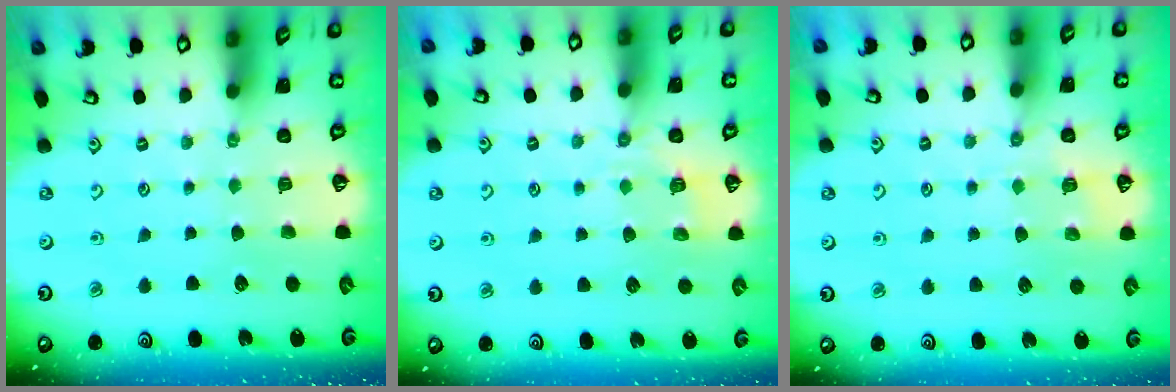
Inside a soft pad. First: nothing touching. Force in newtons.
{"total": 5.1, "press": 4.8, "slide": 1.5}
{"total": 5.6, "press": 5.5, "slide": 0.8}